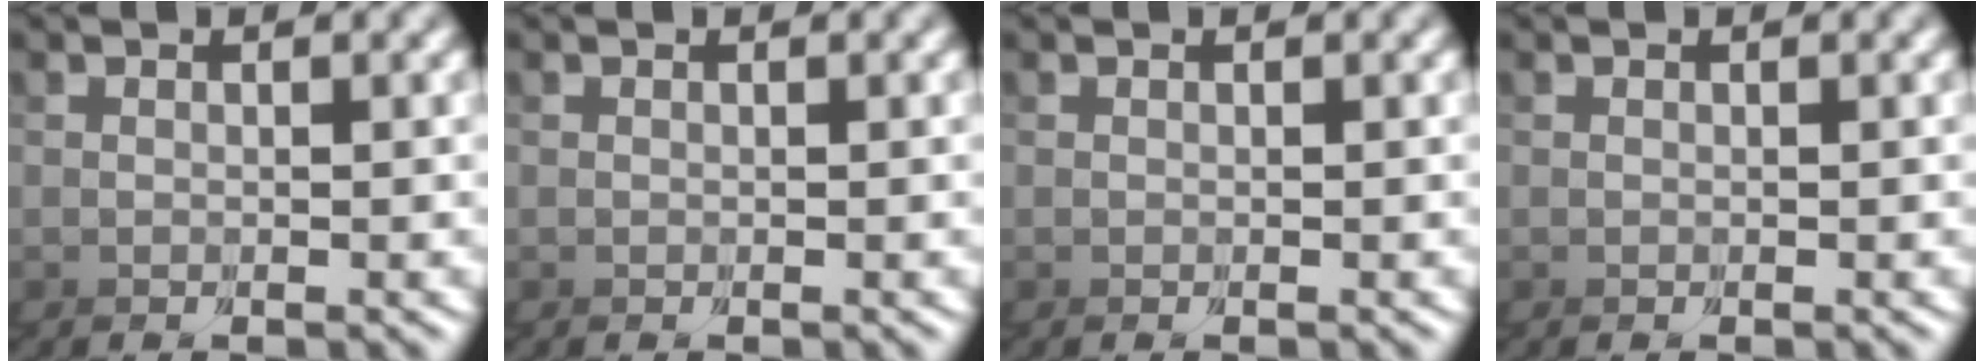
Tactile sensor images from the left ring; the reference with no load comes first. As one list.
[{"total": 0.0}, {"total": 0.0}, {"total": 0.0}]